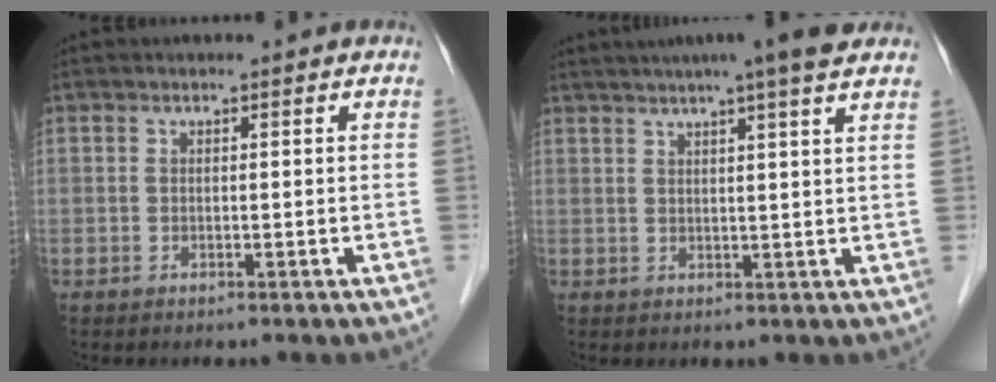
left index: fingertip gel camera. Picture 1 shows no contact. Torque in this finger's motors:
{"motor_torque": [0.97, -1.16, 0.81, 0.17]}